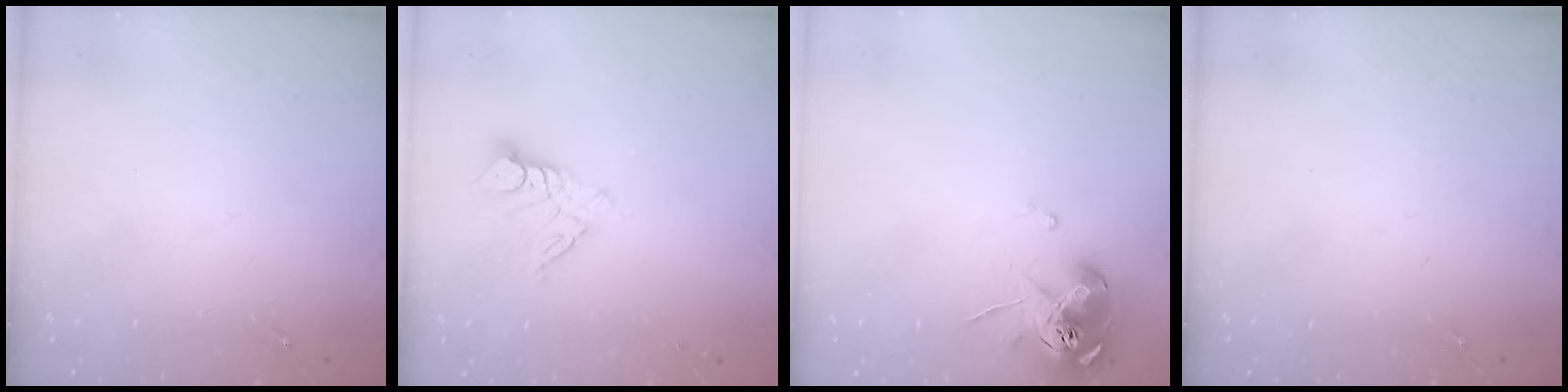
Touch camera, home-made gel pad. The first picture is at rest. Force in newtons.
{"total": 9.2, "press": 9.1, "slide": 0.8}
{"total": 10.4, "press": 10.3, "slide": 1.0}
{"total": 0.0}